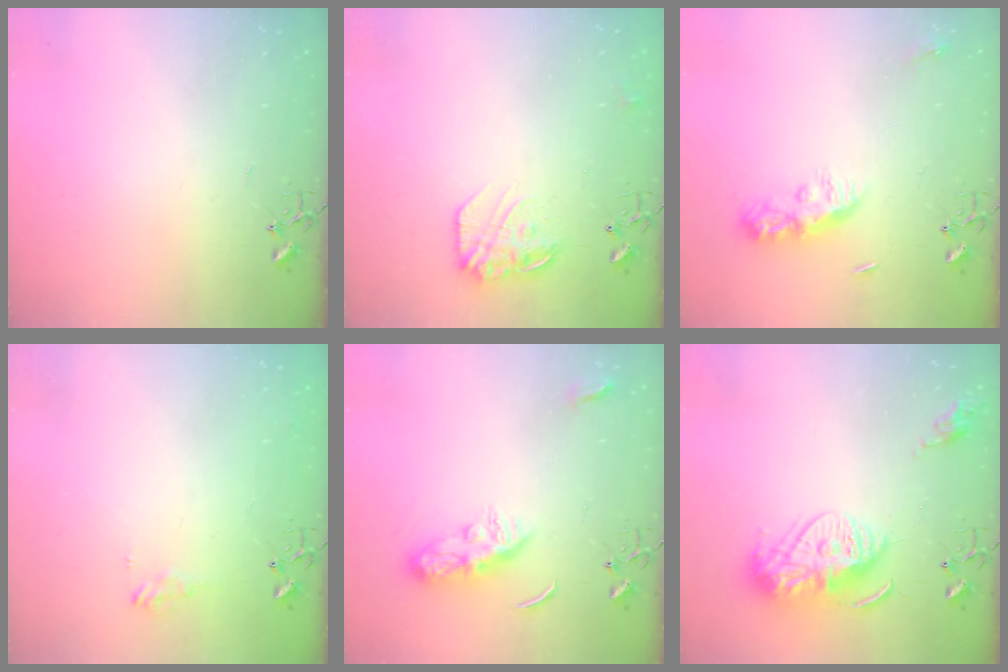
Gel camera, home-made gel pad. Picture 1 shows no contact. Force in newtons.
{"total": 13.6, "press": 13.6, "slide": 0.7}
{"total": 8.7, "press": 8.7, "slide": 0.4}
{"total": 7.7, "press": 7.7, "slide": 0.3}
{"total": 8.7, "press": 8.7, "slide": 0.4}
{"total": 15.5, "press": 15.4, "slide": 1.4}